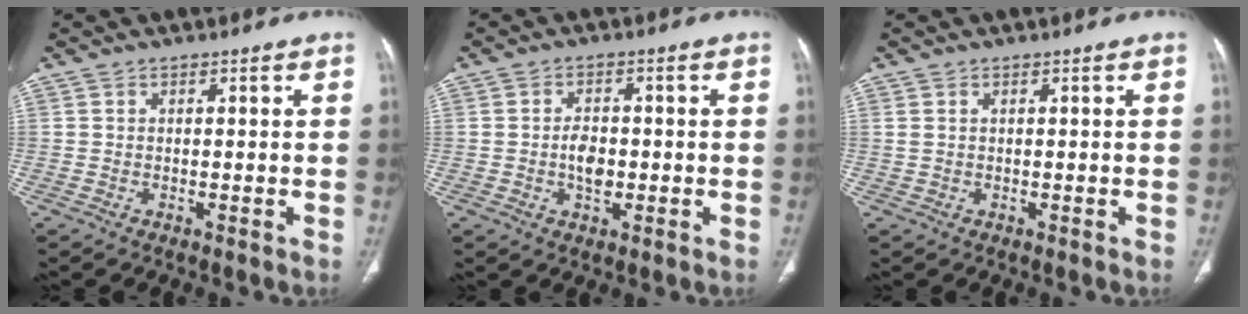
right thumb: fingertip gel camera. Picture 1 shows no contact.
{"total": 4.5, "force": [-0.6, 2.8, 3.4], "torque": [-0.050, 0.005, -0.011]}
{"total": 0.9, "force": [0.4, 0.5, 0.6], "torque": [-0.018, 0.011, 0.014]}